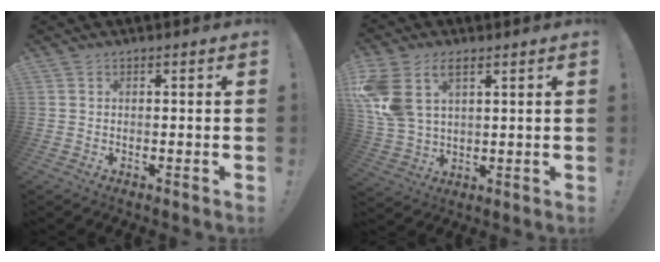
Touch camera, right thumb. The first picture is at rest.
{"total": 12.4, "force": [5.8, 7.6, 7.9], "torque": [-0.174, -0.022, 0.112]}